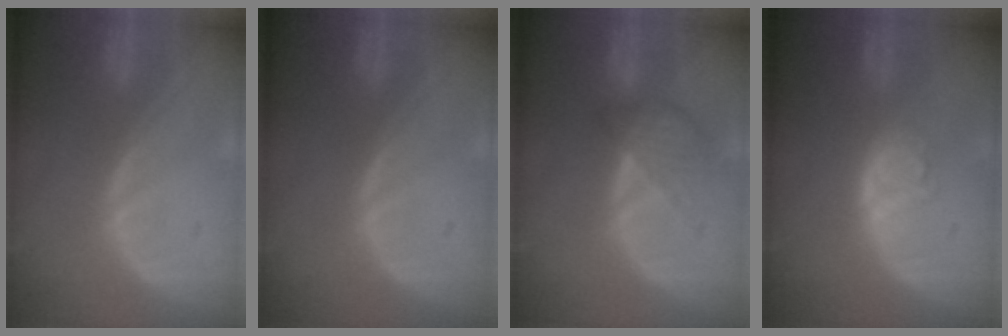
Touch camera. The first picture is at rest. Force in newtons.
{"total": 0.0}
{"total": 4.3, "press": 4.0, "slide": 1.6}
{"total": 4.0, "press": 3.6, "slide": 1.8}